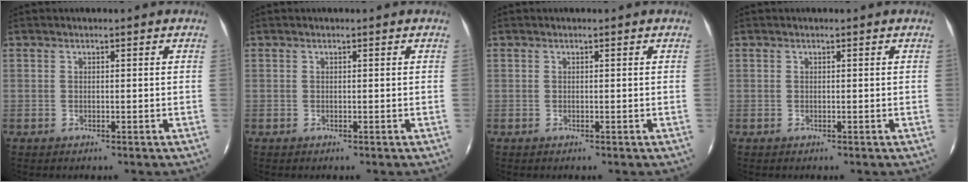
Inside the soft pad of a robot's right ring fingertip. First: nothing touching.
{"total": 0.0}
{"total": 0.0}
{"total": 0.0}